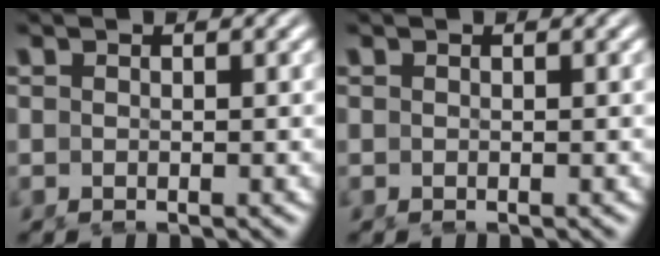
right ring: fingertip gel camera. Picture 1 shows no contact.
{"total": 0.0}